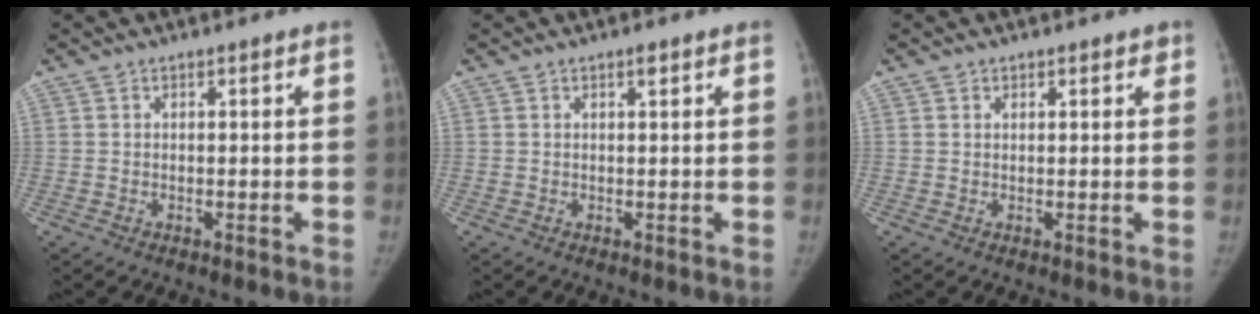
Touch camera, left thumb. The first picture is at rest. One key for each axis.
{"total": 1.0, "fx": 0.6, "fy": 0.3, "fz": 0.8, "tx": -0.010, "ty": -0.001, "tz": 0.009}
{"total": 1.4, "fx": 0.9, "fy": 1.0, "fz": 0.2, "tx": 0.015, "ty": -0.004, "tz": 0.008}